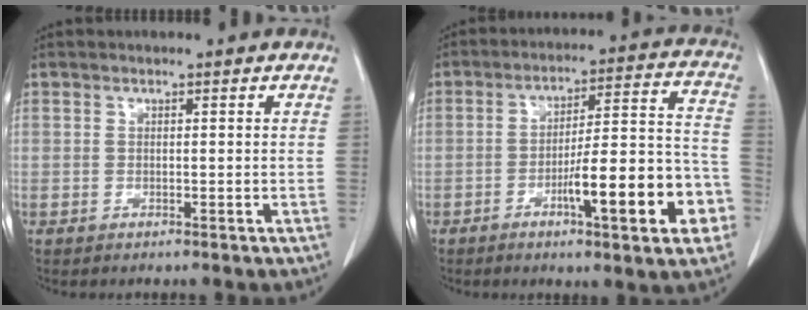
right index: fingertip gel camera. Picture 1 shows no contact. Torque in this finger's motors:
{"motor_torque": [1.79, -0.35, 0.79, 0.15]}